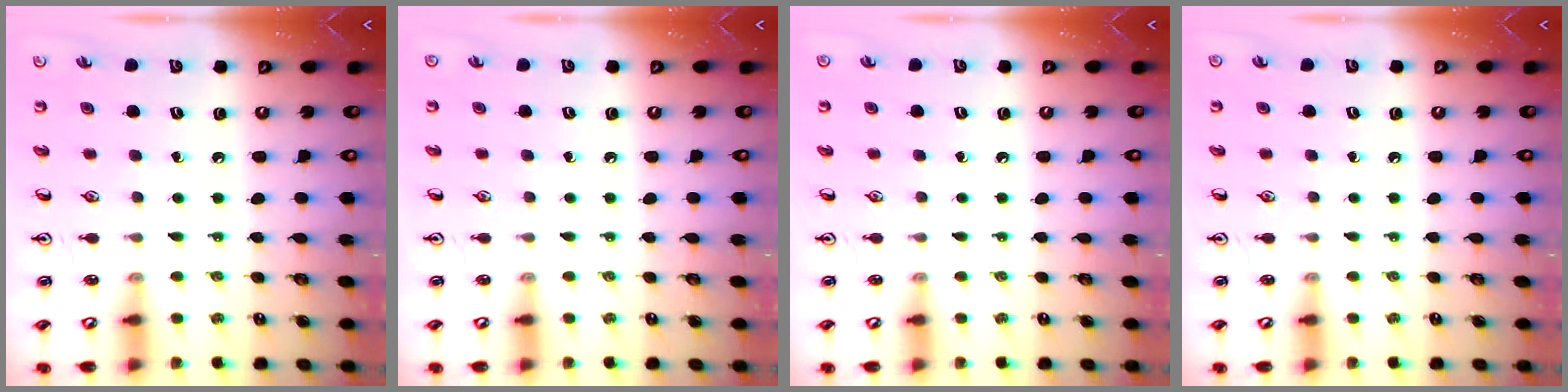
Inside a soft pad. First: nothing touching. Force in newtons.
{"total": 0.0}
{"total": 0.0}
{"total": 0.0}